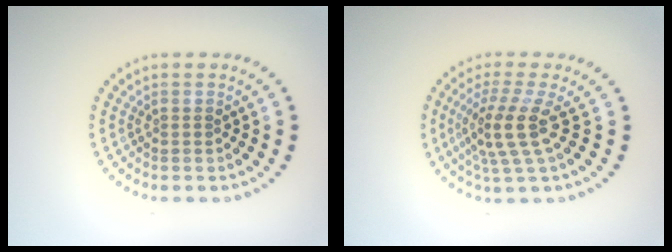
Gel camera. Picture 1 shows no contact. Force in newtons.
{"total": 3.8, "press": 2.9, "slide": 2.4}